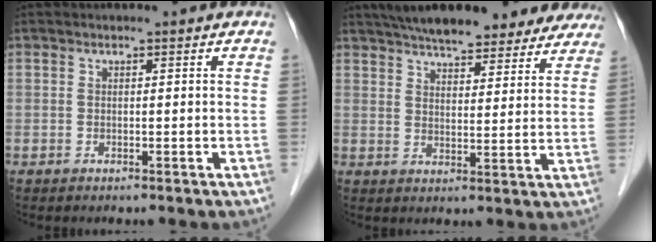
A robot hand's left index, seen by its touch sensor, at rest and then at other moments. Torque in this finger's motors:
{"motor_torque": [1.06, -1.08, 0.27, 0.13]}